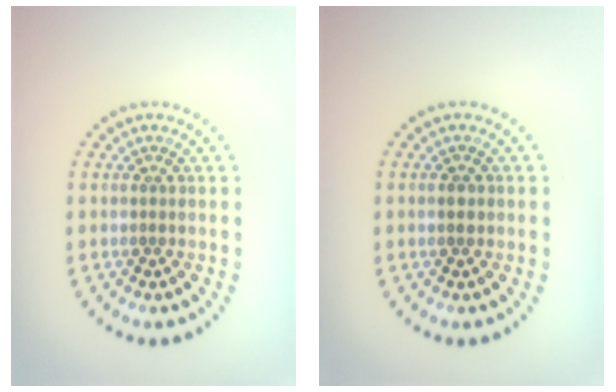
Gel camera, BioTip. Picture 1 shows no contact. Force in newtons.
{"total": 1.0, "press": 1.0, "slide": 0.1}